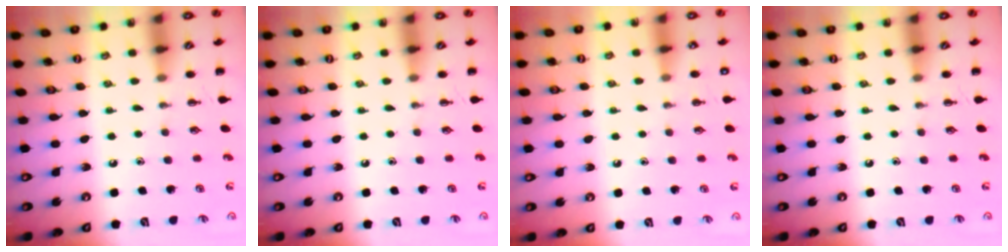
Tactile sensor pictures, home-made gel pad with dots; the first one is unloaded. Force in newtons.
{"total": 0.0}
{"total": 2.3, "press": 2.2, "slide": 0.7}
{"total": 0.0}